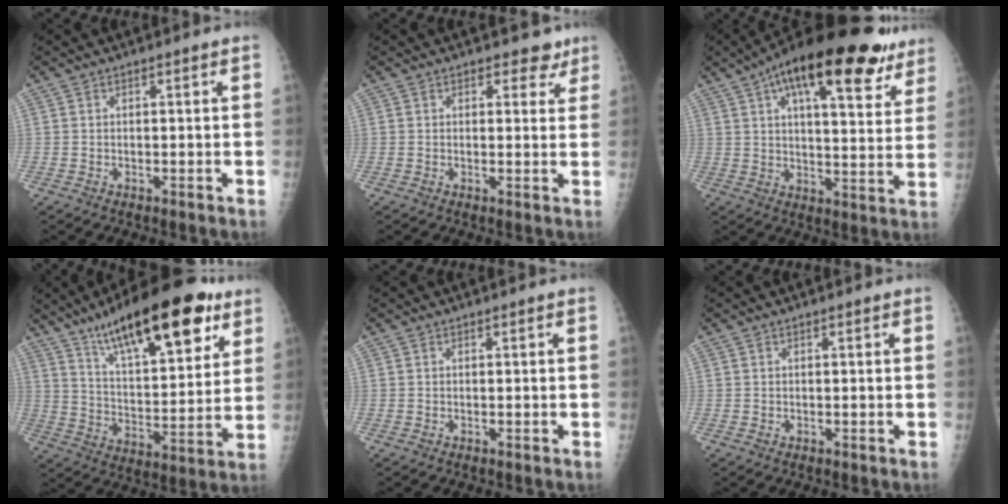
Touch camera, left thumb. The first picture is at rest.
{"total": 3.2, "force": [2.4, 2.0, 0.8], "torque": [0.018, -0.012, 0.024]}
{"total": 24.7, "force": [14.5, 9.0, 17.9], "torque": [-0.249, -0.013, 0.210]}
{"total": 24.5, "force": [14.7, 8.1, 17.9], "torque": [-0.253, -0.045, 0.238]}
{"total": 0.0}
{"total": 0.0}